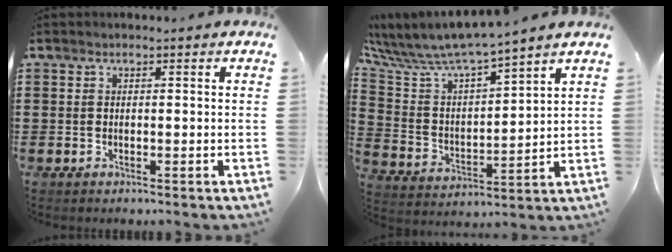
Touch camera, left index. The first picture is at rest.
{"total": 6.7, "force": [6.5, 0.2, 1.7], "torque": [-0.068, -0.054, 0.109]}